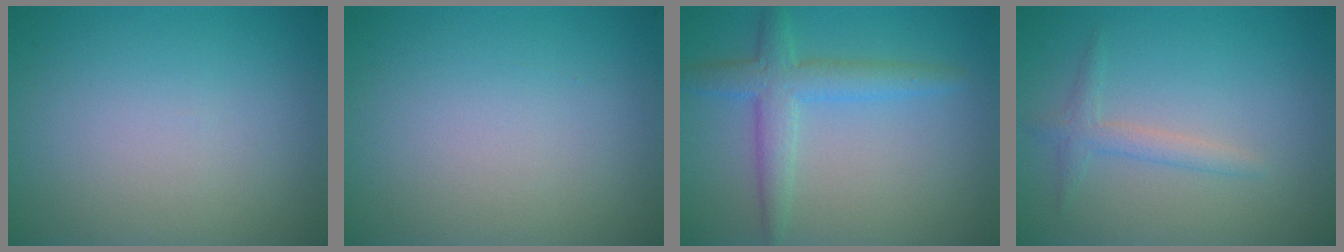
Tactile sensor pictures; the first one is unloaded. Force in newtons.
{"total": 0.0}
{"total": 3.6, "press": 3.6, "slide": 0.1}
{"total": 1.7, "press": 1.7, "slide": 0.1}